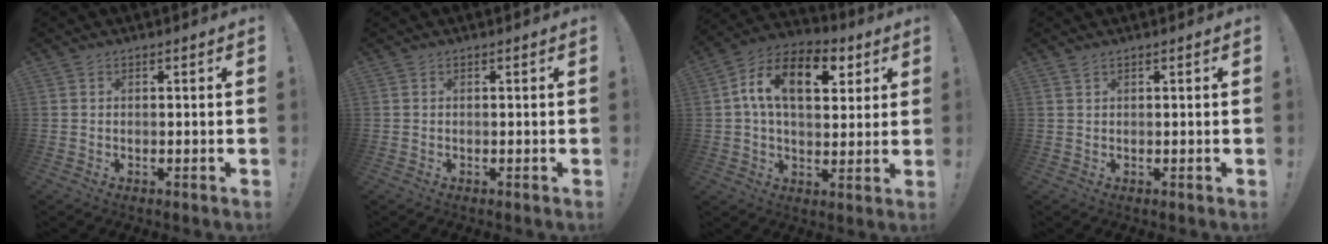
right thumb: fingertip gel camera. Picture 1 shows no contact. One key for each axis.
{"total": 0.0}
{"total": 15.9, "fx": 5.2, "fy": 9.3, "fz": 11.8, "tx": -0.196, "ty": -0.006, "tz": 0.088}
{"total": 0.9, "fx": 0.6, "fy": 0.0, "fz": 0.7, "tx": -0.019, "ty": 0.002, "tz": 0.012}